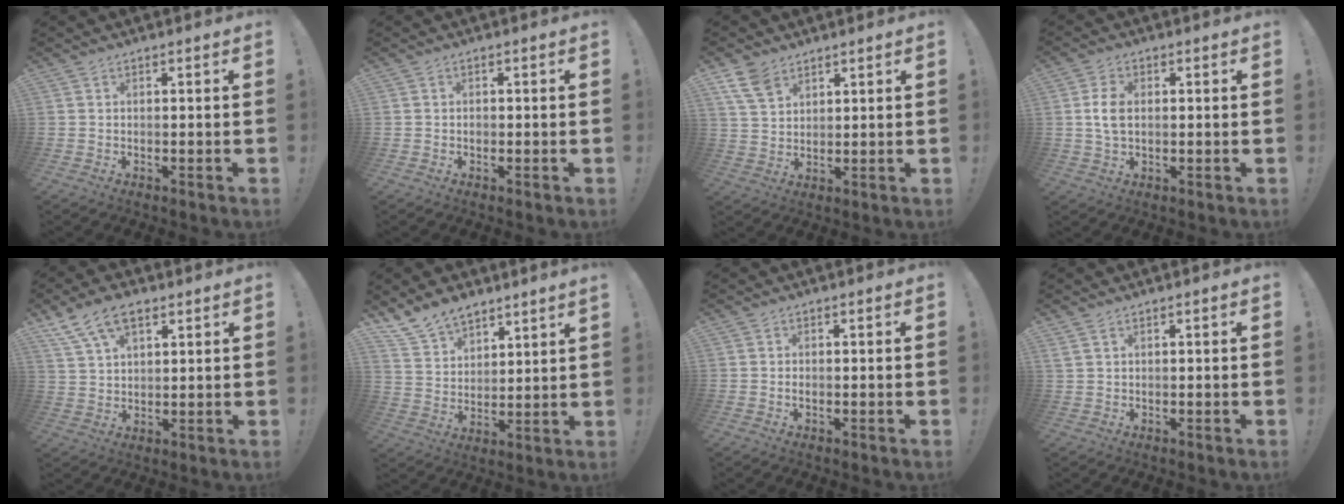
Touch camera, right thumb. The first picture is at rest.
{"total": 0.9, "force": [-0.5, 0.7, 0.3], "torque": [0.000, -0.001, -0.010]}
{"total": 8.1, "force": [5.3, 4.8, 3.9], "torque": [-0.075, -0.018, 0.107]}
{"total": 6.3, "force": [0.4, 3.9, 4.9], "torque": [-0.095, 0.000, 0.004]}
{"total": 10.4, "force": [6.0, 5.7, 6.4], "torque": [-0.115, -0.015, 0.117]}
{"total": 10.1, "force": [8.9, 4.0, 2.5], "torque": [-0.066, -0.060, 0.177]}
{"total": 0.5, "force": [-0.3, 0.2, 0.4], "torque": [-0.010, 0.002, -0.005]}
{"total": 1.9, "force": [1.1, 0.9, 1.4], "torque": [-0.030, 0.002, 0.021]}